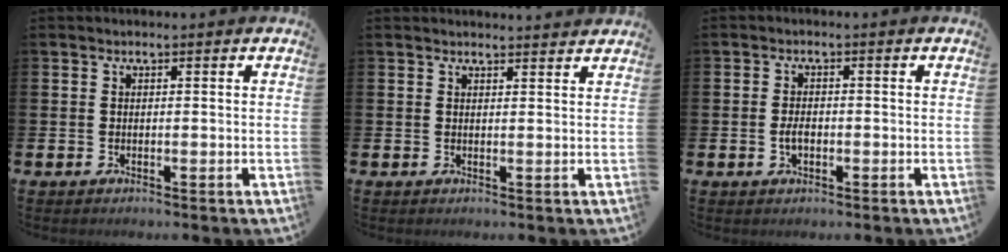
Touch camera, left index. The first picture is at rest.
{"total": 1.7, "force": [1.7, 0.0, -0.1], "torque": [0.010, -0.012, 0.028]}
{"total": 2.2, "force": [-0.4, 1.3, 1.8], "torque": [-0.030, 0.002, -0.009]}